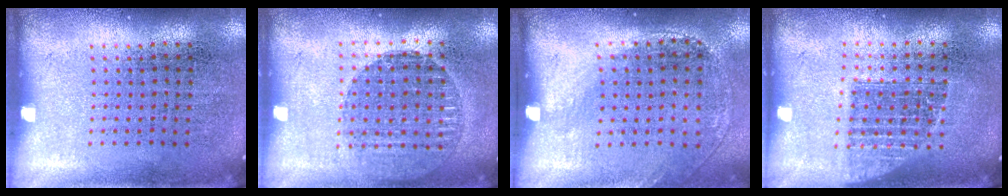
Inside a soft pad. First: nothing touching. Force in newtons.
{"total": 1.4, "press": 1.2, "slide": 0.6}
{"total": 1.4, "press": 1.0, "slide": 1.0}
{"total": 1.3, "press": 1.1, "slide": 0.8}